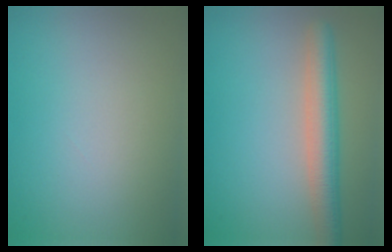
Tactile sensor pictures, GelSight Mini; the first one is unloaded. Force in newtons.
{"total": 4.7, "press": 4.7, "slide": 0.3}